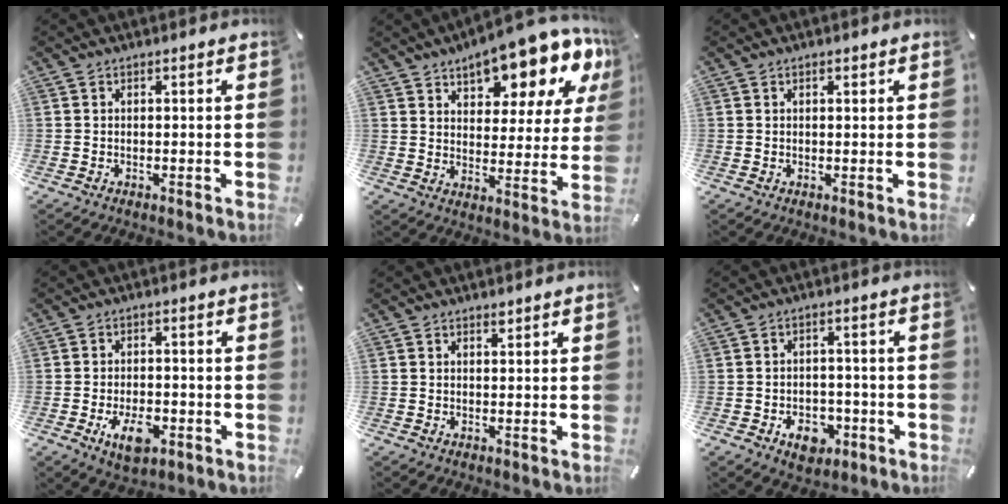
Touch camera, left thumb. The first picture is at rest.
{"total": 15.7, "force": [11.6, 6.2, 8.6], "torque": [-0.117, -0.082, 0.192]}
{"total": 0.7, "force": [0.3, 0.4, 0.5], "torque": [-0.009, 0.003, 0.005]}
{"total": 7.1, "force": [-2.9, 3.9, 5.2], "torque": [-0.098, 0.005, -0.051]}
{"total": 0.8, "force": [0.7, 0.4, 0.3], "torque": [0.002, -0.004, 0.011]}
{"total": 7.3, "force": [-3.3, 5.4, 3.8], "torque": [-0.053, 0.014, -0.057]}